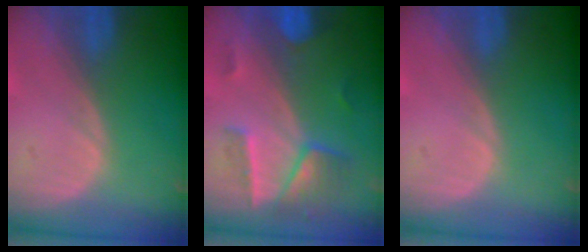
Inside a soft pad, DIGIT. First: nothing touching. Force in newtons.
{"total": 7.2, "press": 6.4, "slide": 3.4}
{"total": 0.0}